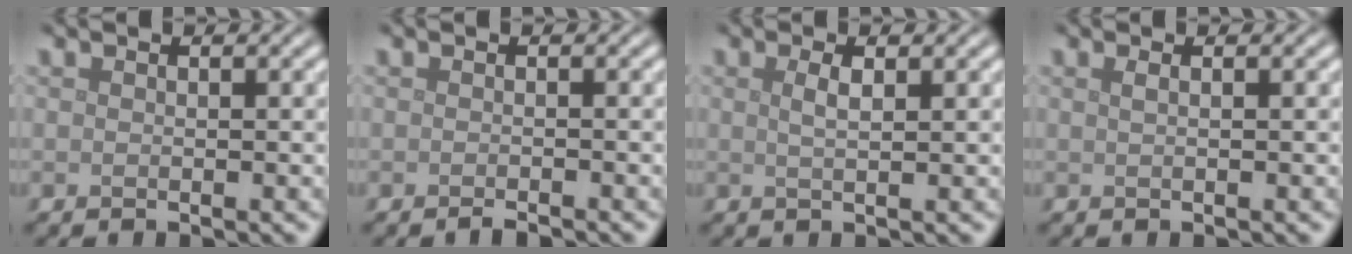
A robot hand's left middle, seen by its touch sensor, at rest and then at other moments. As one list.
[{"total": 0.8, "force": [-0.6, 0.0, 0.4], "torque": [-0.005, 0.000, -0.012]}, {"total": 1.6, "force": [0.7, 0.5, 1.4], "torque": [-0.023, 0.003, 0.009]}, {"total": 0.9, "force": [0.3, 0.4, 0.7], "torque": [-0.009, -0.001, -0.001]}]